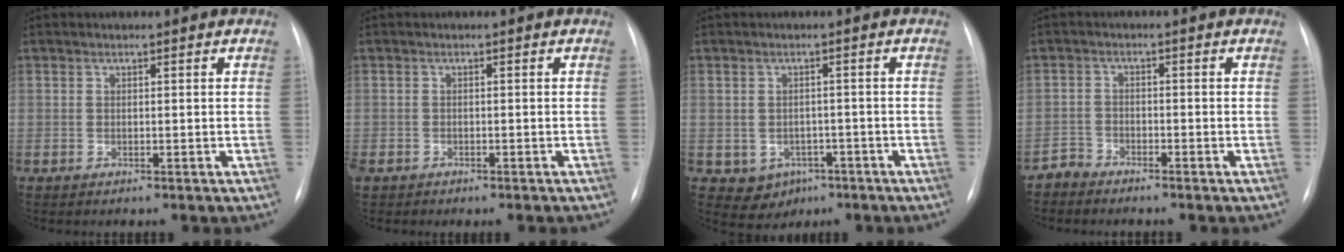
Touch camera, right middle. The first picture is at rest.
{"total": 2.2, "force": [-1.6, 1.4, 0.8], "torque": [-0.010, 0.001, -0.020]}
{"total": 4.8, "force": [-2.1, 4.0, 1.5], "torque": [-0.022, 0.006, -0.017]}
{"total": 2.1, "force": [-2.0, 0.5, -0.4], "torque": [0.011, -0.003, -0.041]}